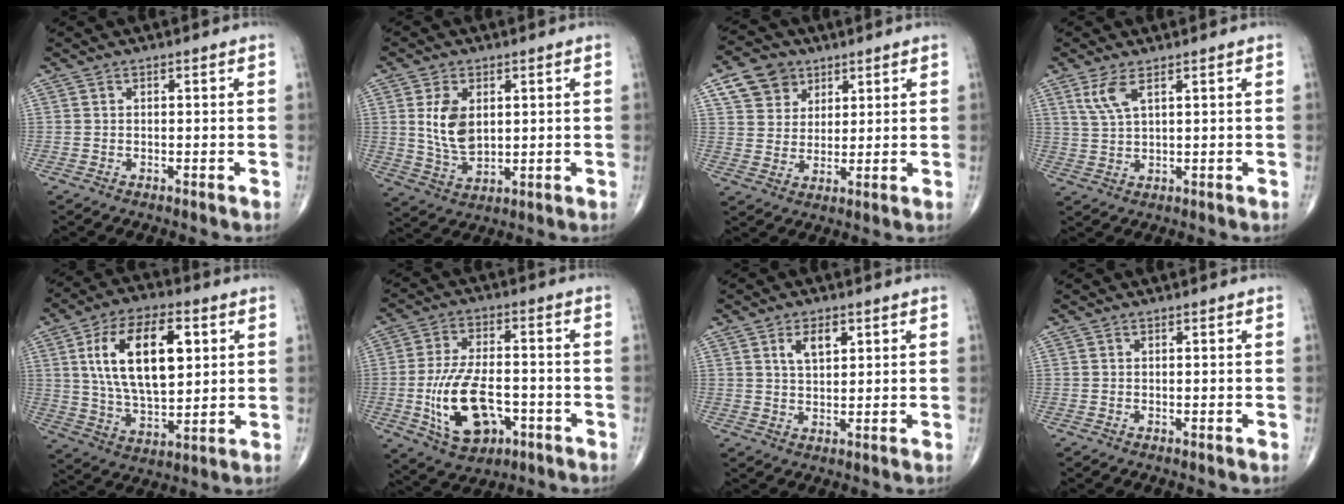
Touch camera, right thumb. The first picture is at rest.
{"total": 8.4, "force": [1.8, 5.1, 6.4], "torque": [-0.113, -0.013, 0.048]}
{"total": 8.6, "force": [4.5, 6.8, 2.9], "torque": [-0.027, -0.012, 0.083]}
{"total": 4.5, "force": [2.4, 1.4, 3.5], "torque": [-0.083, -0.005, 0.059]}
{"total": 19.2, "force": [5.0, 9.7, 15.8], "torque": [-0.259, -0.007, 0.092]}
{"total": 14.7, "force": [-4.1, 8.0, 11.5], "torque": [-0.204, 0.015, -0.064]}
{"total": 4.7, "force": [2.1, 2.5, 3.4], "torque": [-0.048, -0.011, 0.038]}
{"total": 0.0}